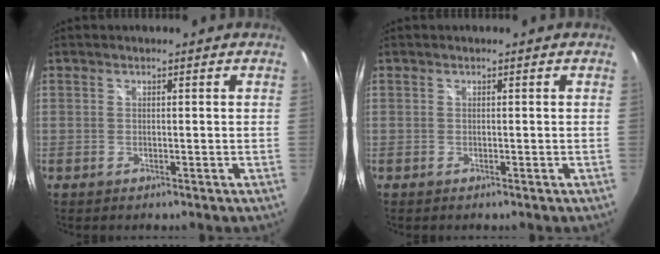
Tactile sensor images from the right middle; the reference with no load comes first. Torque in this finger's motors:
{"motor_torque": [0.06, -0.03, -0.03, 0.00]}